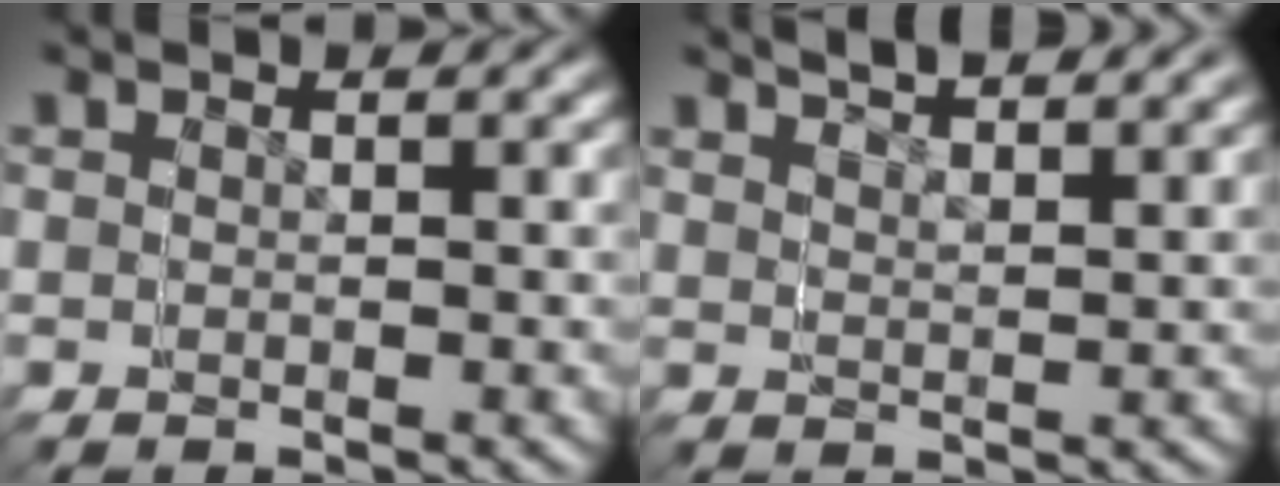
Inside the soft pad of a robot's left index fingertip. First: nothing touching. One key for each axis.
{"total": 3.0, "fx": 2.9, "fy": 0.6, "fz": 0.1, "tx": -0.011, "ty": 0.007, "tz": 0.044}